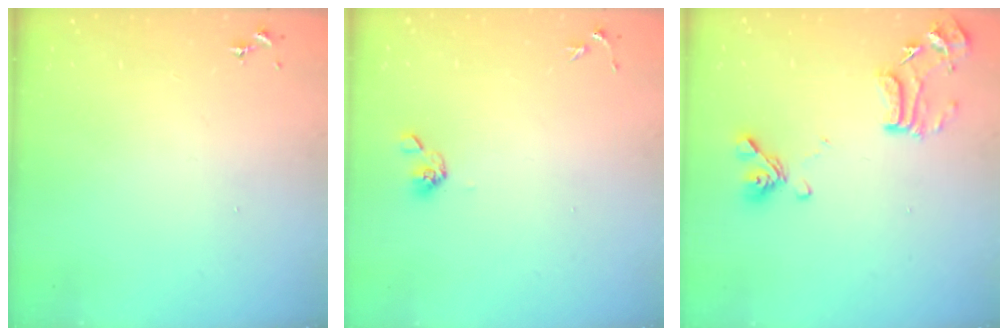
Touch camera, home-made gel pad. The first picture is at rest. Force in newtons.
{"total": 5.8, "press": 5.5, "slide": 1.8}
{"total": 14.0, "press": 13.9, "slide": 1.5}